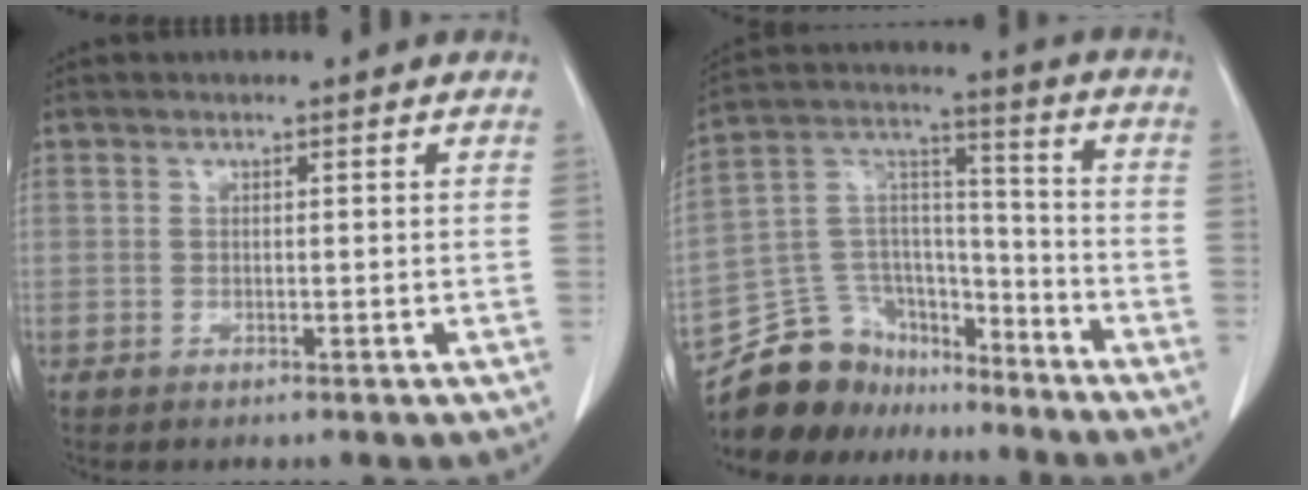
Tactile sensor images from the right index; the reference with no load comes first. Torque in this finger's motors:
{"motor_torque": [-1.20, -0.46, -0.64, -0.21]}